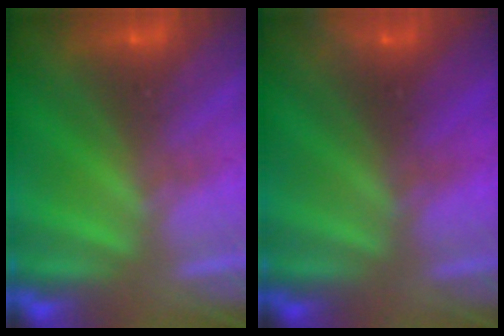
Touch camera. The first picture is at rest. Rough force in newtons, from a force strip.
{"total": 2.4}